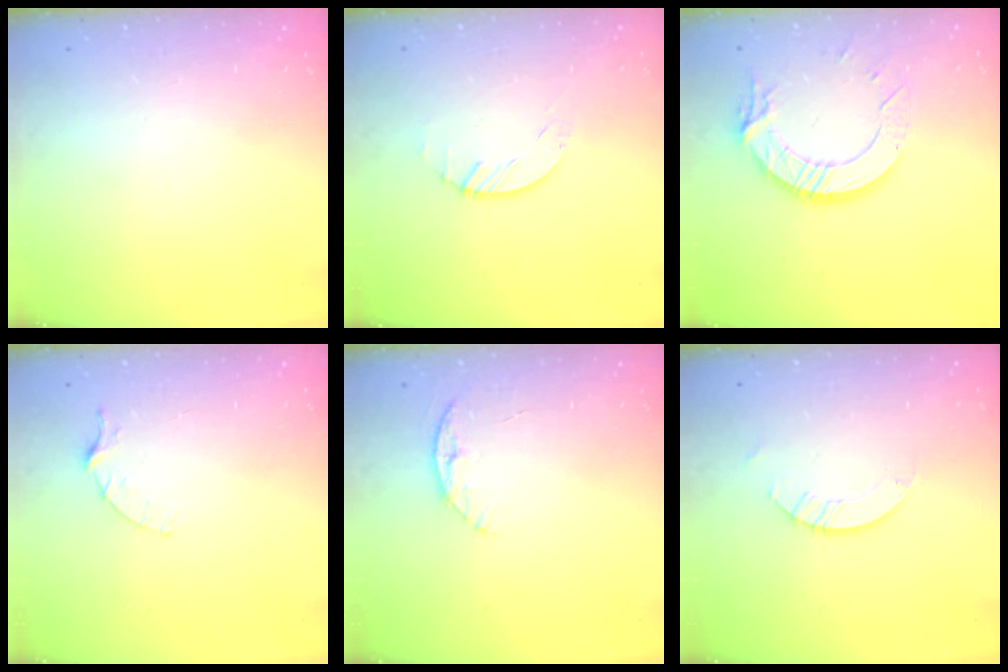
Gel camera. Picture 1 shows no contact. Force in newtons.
{"total": 1.5, "press": 1.4, "slide": 0.1}
{"total": 12.7, "press": 12.6, "slide": 1.2}
{"total": 3.6, "press": 3.6, "slide": 0.4}
{"total": 5.6, "press": 5.6, "slide": 0.6}
{"total": 2.6, "press": 2.6, "slide": 0.2}